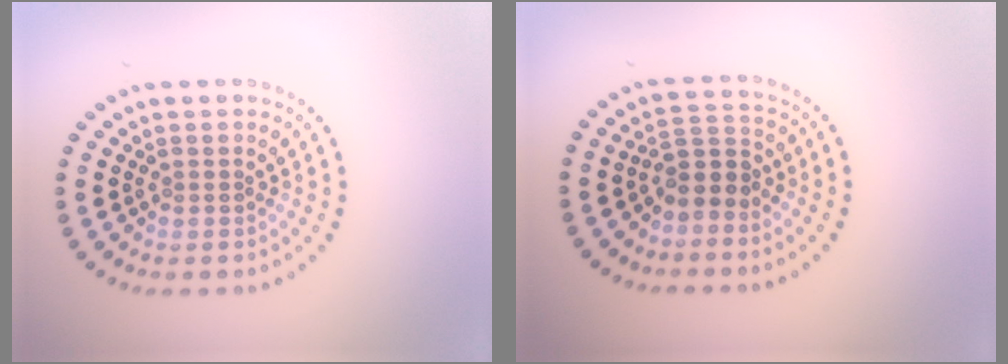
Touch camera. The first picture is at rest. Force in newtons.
{"total": 2.7, "press": 2.1, "slide": 1.6}